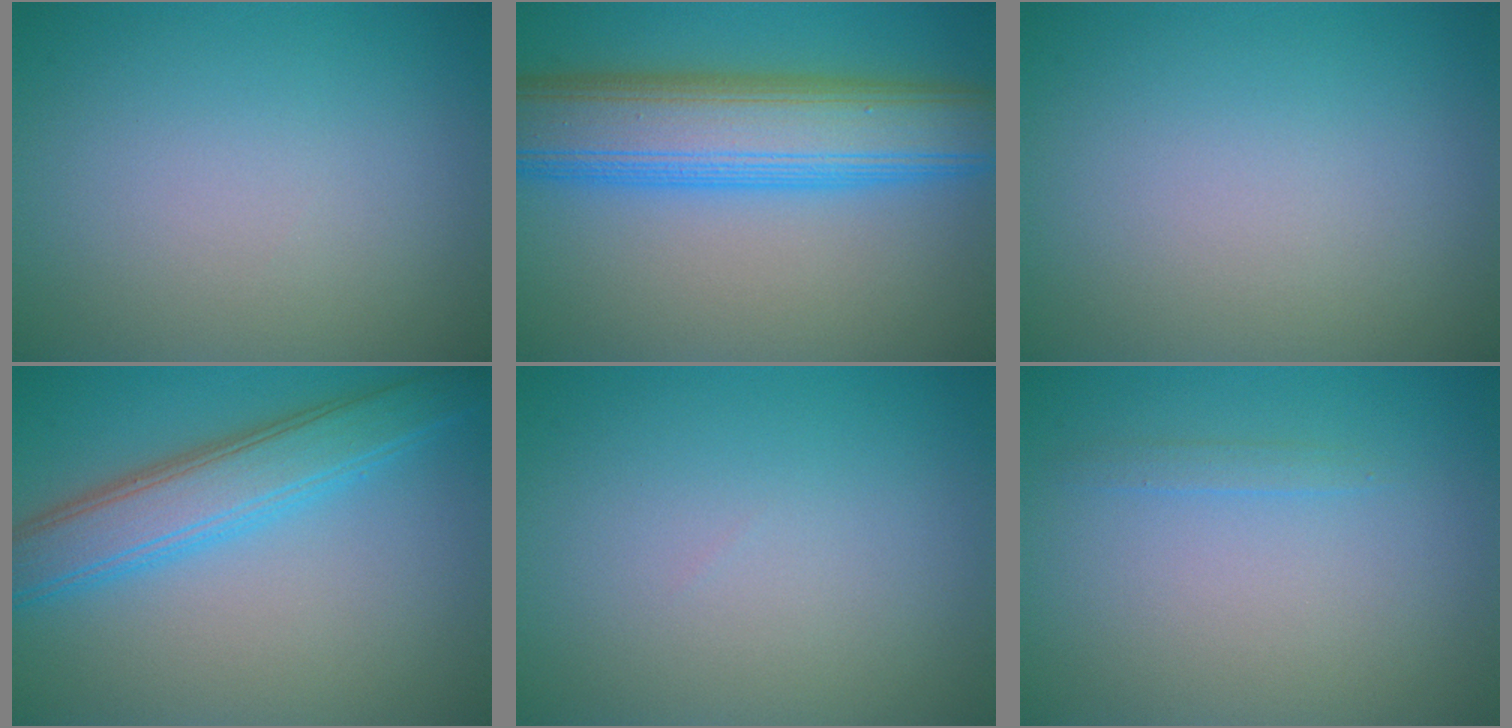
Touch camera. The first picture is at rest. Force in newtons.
{"total": 10.3, "press": 10.3, "slide": 0.2}
{"total": 0.0}
{"total": 5.5, "press": 5.5, "slide": 0.2}
{"total": 0.0}
{"total": 0.7, "press": 0.7, "slide": 0.1}